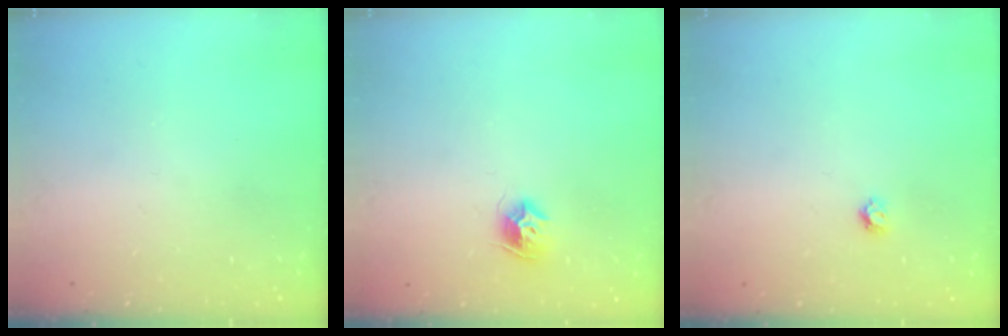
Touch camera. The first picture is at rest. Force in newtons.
{"total": 8.0, "press": 7.9, "slide": 0.5}
{"total": 3.7, "press": 3.6, "slide": 0.4}